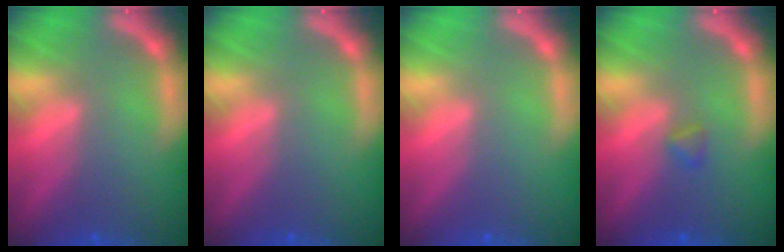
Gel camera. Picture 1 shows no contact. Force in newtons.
{"total": 0.0}
{"total": 0.0}
{"total": 0.9}